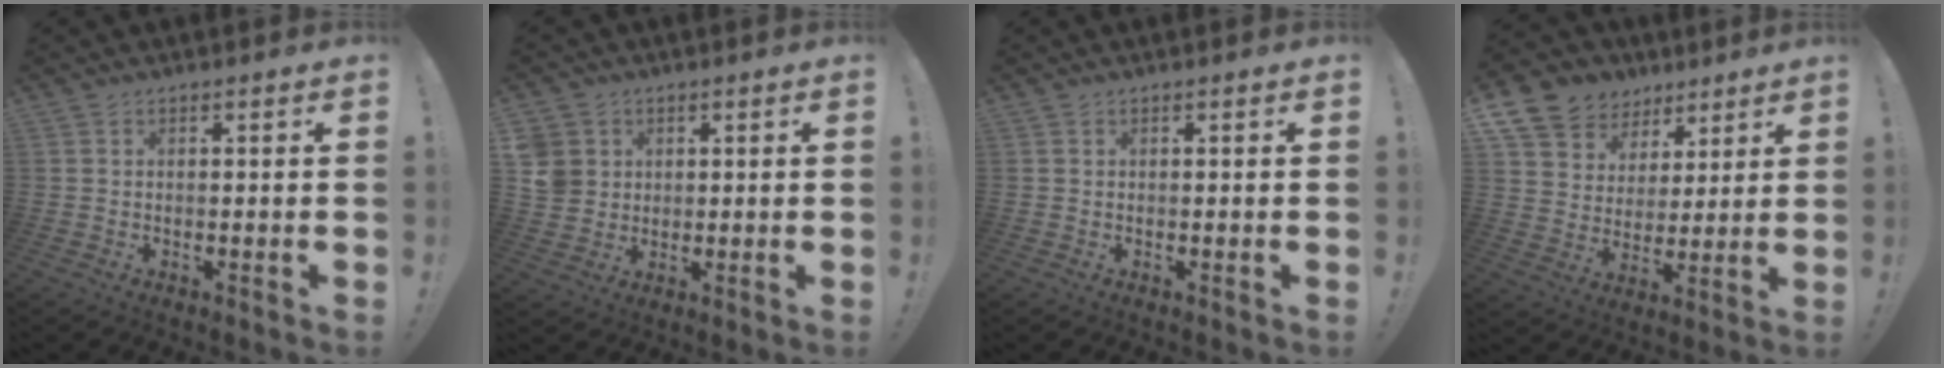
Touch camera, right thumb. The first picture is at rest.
{"total": 6.9, "force": [2.1, 6.2, 2.0], "torque": [-0.050, -0.009, 0.044]}
{"total": 0.0}
{"total": 11.3, "force": [6.9, 8.5, 2.6], "torque": [-0.042, -0.054, 0.139]}